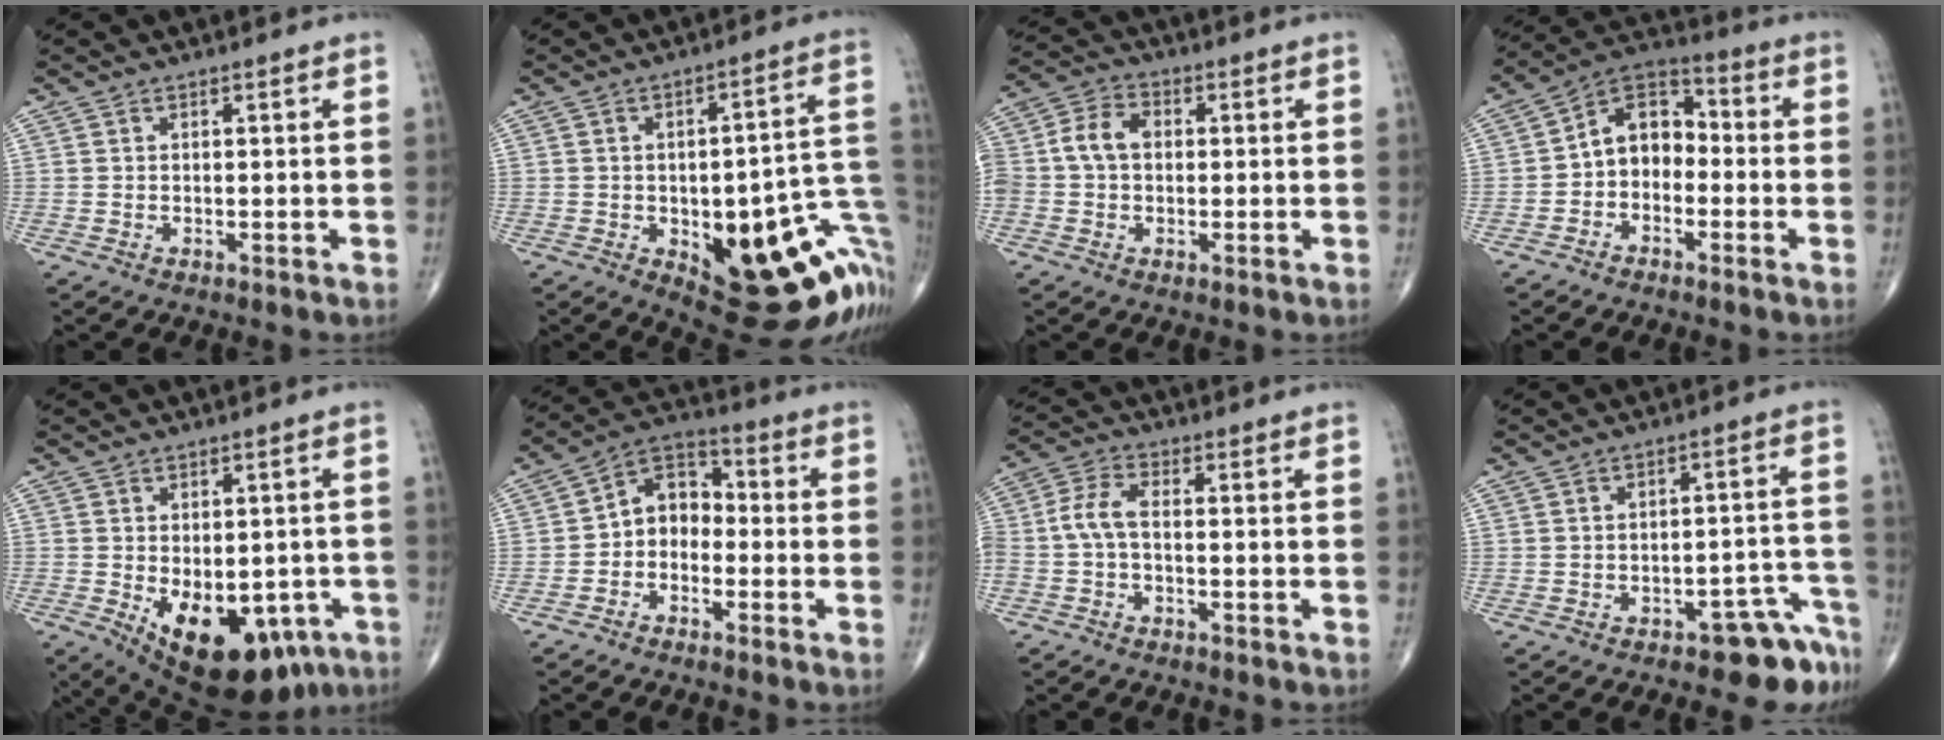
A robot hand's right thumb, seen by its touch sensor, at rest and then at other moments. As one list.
[{"total": 26.0, "force": [-7.0, 10.4, 22.8], "torque": [-0.214, 0.027, -0.066]}, {"total": 9.0, "force": [0.5, 6.7, 6.0], "torque": [-0.117, 0.031, 0.004]}, {"total": 9.1, "force": [-1.6, 6.7, 5.9], "torque": [-0.068, 0.042, -0.050]}, {"total": 17.7, "force": [-6.4, 10.2, 12.9], "torque": [-0.164, -0.004, -0.067]}, {"total": 7.8, "force": [-1.8, 5.9, 4.7], "torque": [-0.052, 0.040, -0.054]}, {"total": 5.6, "force": [-1.1, 2.8, 4.7], "torque": [-0.110, 0.023, -0.030]}, {"total": 6.8, "force": [-5.3, 3.0, 3.1], "torque": [-0.010, 0.063, -0.068]}]